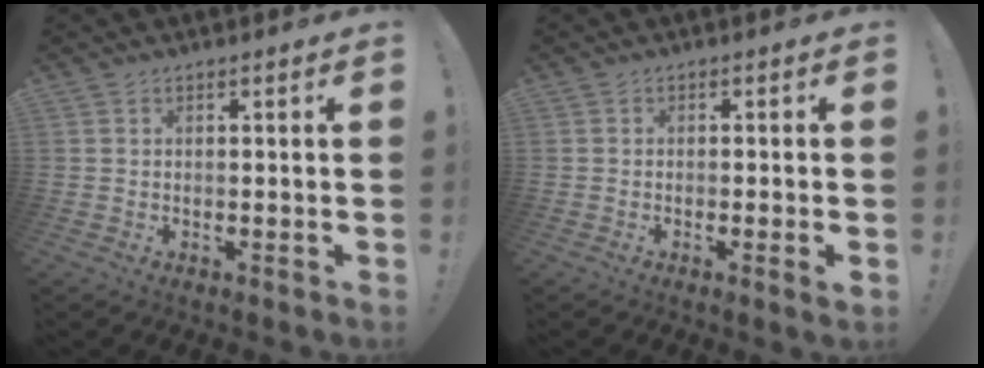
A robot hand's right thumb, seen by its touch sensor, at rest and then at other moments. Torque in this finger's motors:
{"motor_torque": [0.08, -0.12, 0.03, 0.23, 0.05]}